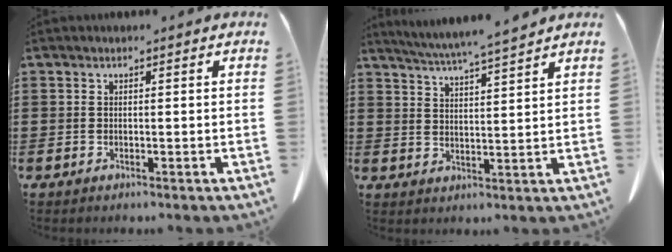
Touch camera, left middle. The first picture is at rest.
{"total": 5.1, "force": [4.7, -1.1, 1.7], "torque": [-0.049, -0.025, 0.079]}